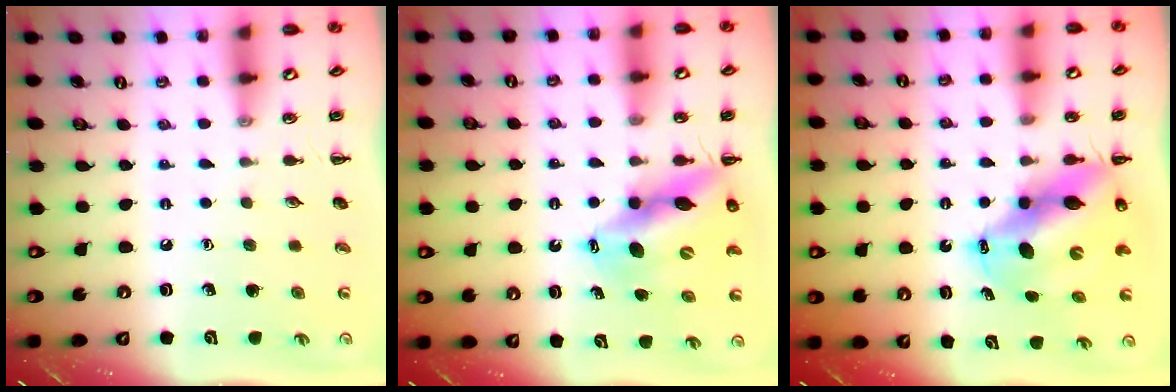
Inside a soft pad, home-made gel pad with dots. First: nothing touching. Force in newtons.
{"total": 13.4, "press": 13.0, "slide": 3.5}
{"total": 12.6, "press": 12.1, "slide": 3.2}